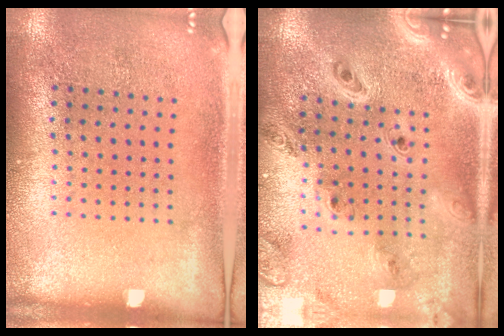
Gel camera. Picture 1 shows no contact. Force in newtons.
{"total": 2.6, "press": 2.3, "slide": 1.2}